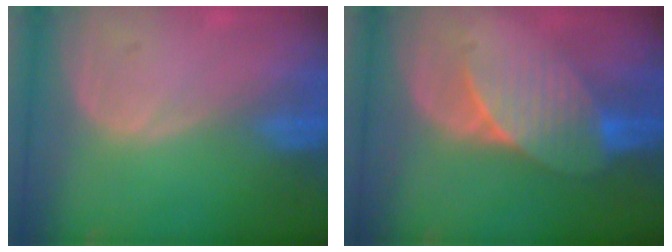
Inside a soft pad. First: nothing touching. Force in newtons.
{"total": 7.5, "press": 6.9, "slide": 2.8}